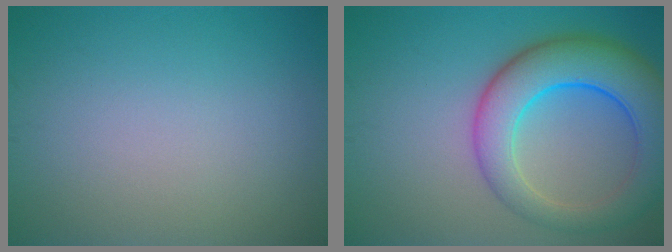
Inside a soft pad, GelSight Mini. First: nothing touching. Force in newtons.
{"total": 8.7, "press": 8.7, "slide": 0.4}